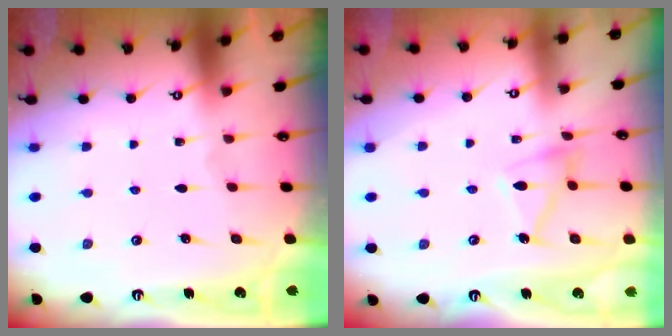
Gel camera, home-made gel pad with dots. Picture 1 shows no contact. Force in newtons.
{"total": 10.5, "press": 10.4, "slide": 0.8}